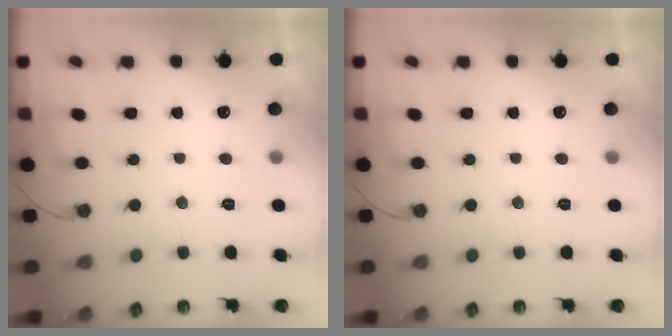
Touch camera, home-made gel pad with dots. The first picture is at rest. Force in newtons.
{"total": 0.0}